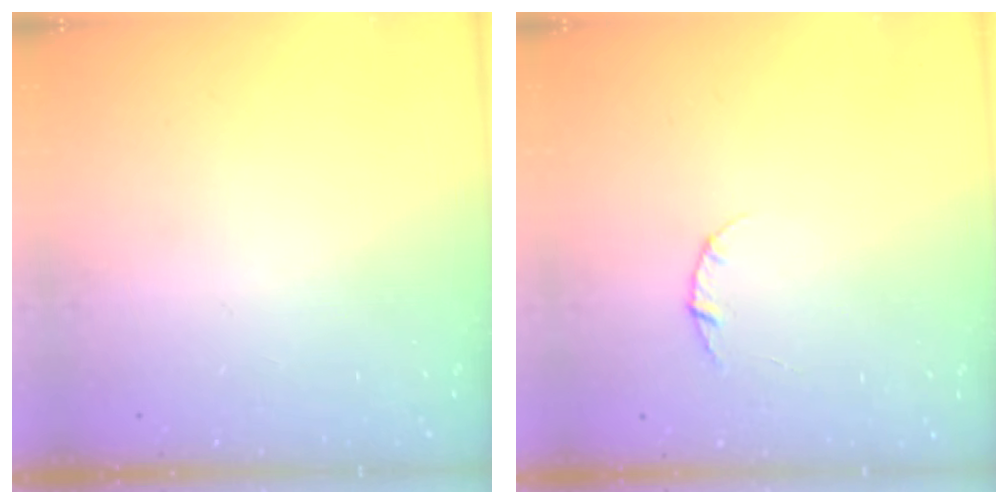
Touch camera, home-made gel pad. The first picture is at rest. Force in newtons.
{"total": 2.8, "press": 2.8, "slide": 0.4}